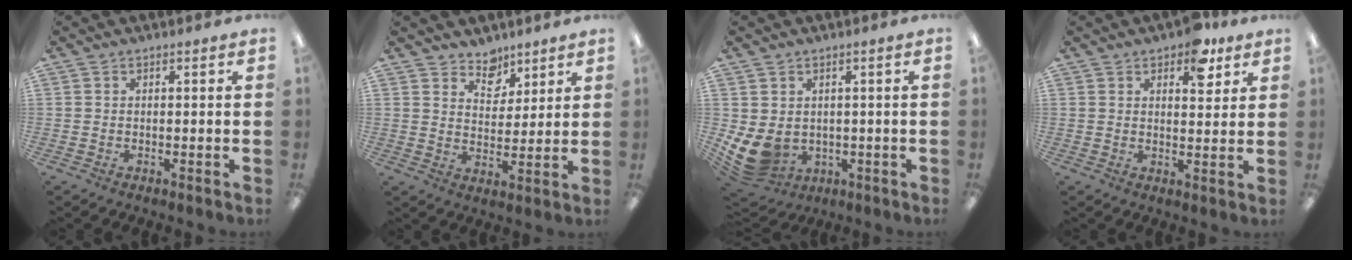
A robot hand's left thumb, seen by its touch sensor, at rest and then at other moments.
{"total": 6.8, "force": [5.6, 3.9, 0.8], "torque": [-0.010, -0.037, 0.103]}
{"total": 7.8, "force": [-1.1, 6.4, 4.3], "torque": [-0.108, -0.006, -0.013]}
{"total": 7.7, "force": [4.9, 3.8, 4.5], "torque": [-0.044, -0.020, 0.079]}